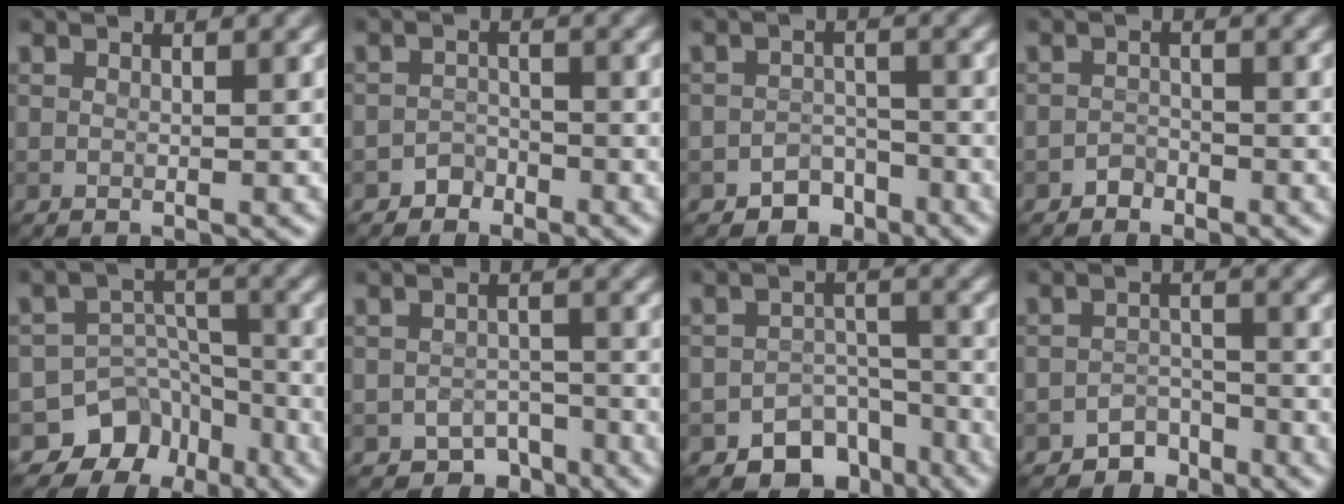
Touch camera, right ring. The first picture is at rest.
{"total": 1.5, "force": [-1.2, 0.9, -0.1], "torque": [0.010, 0.009, -0.022]}
{"total": 2.7, "force": [-2.1, 1.7, 0.5], "torque": [0.006, 0.004, -0.035]}
{"total": 1.2, "force": [-1.0, 0.6, 0.0], "torque": [0.006, 0.007, -0.018]}
{"total": 7.5, "force": [-5.1, 5.4, 1.3], "torque": [0.003, 0.002, -0.080]}
{"total": 3.3, "force": [-2.4, 1.9, 1.0], "torque": [-0.005, -0.004, -0.037]}
{"total": 6.6, "force": [-4.8, 4.1, 1.8], "torque": [-0.001, -0.007, -0.065]}
{"total": 2.4, "force": [-2.1, 1.2, 0.1], "torque": [0.015, 0.008, -0.037]}